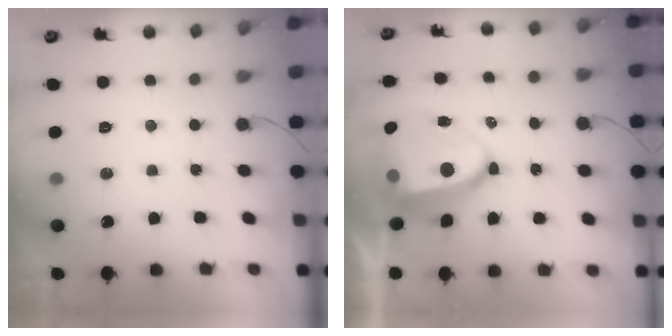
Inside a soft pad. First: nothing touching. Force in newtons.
{"total": 10.7, "press": 10.7, "slide": 1.2}